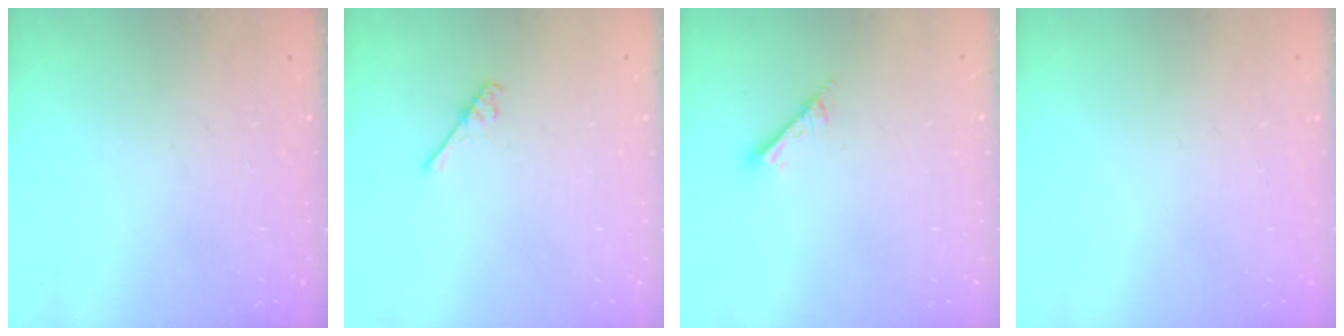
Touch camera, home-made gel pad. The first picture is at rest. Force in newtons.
{"total": 2.6, "press": 2.6, "slide": 0.3}
{"total": 3.1, "press": 3.1, "slide": 0.0}
{"total": 0.0}